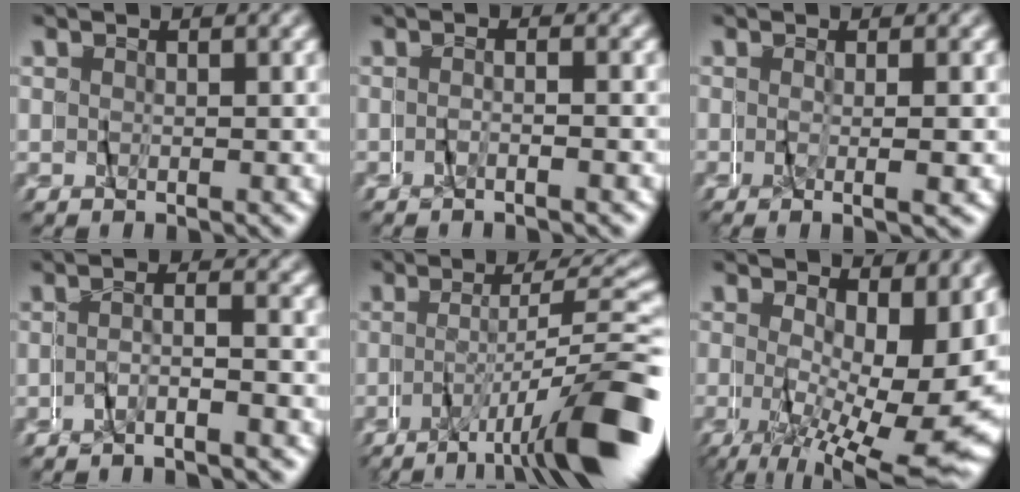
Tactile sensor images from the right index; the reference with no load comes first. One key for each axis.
{"total": 2.4, "fx": -1.9, "fy": -1.4, "fz": -0.3, "tx": 0.006, "ty": 0.007, "tz": -0.039}
{"total": 2.8, "fx": -1.7, "fy": -2.1, "fz": 0.3, "tx": -0.009, "ty": -0.013, "tz": -0.021}
{"total": 3.3, "fx": -3.0, "fy": -1.3, "fz": 0.2, "tx": 0.002, "ty": 0.008, "tz": -0.060}
{"total": 8.8, "fx": -6.8, "fy": -1.1, "fz": 5.4, "tx": -0.070, "ty": -0.008, "tz": -0.102}
{"total": 7.6, "fx": -2.4, "fy": 1.5, "fz": 7.0, "tx": -0.085, "ty": -0.040, "tz": -0.017}